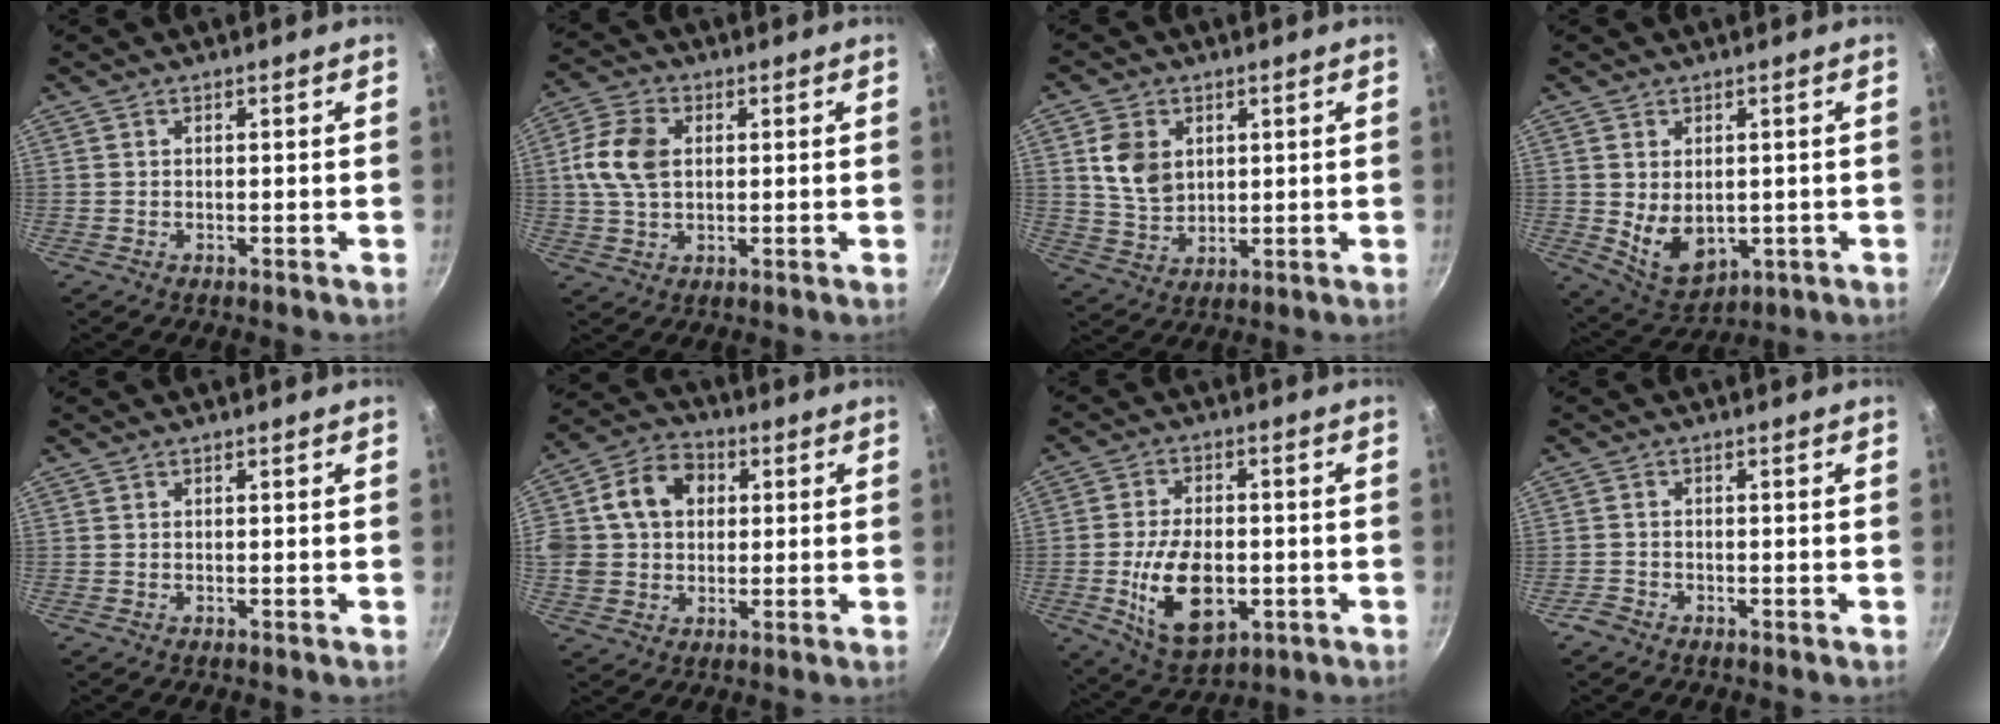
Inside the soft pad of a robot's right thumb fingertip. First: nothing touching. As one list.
[{"total": 9.0, "force": [1.3, 6.0, 6.6], "torque": [-0.122, 0.012, 0.019]}, {"total": 8.5, "force": [2.4, 6.4, 5.0], "torque": [-0.073, -0.018, 0.049]}, {"total": 8.7, "force": [0.0, 6.0, 6.3], "torque": [-0.089, -0.018, 0.027]}, {"total": 0.0}, {"total": 14.3, "force": [3.2, 11.4, 8.1], "torque": [-0.132, 0.019, 0.040]}, {"total": 14.5, "force": [-3.1, 8.5, 11.4], "torque": [-0.183, 0.006, -0.040]}, {"total": 2.0, "force": [-1.6, 1.1, 0.5], "torque": [-0.013, 0.015, -0.029]}]